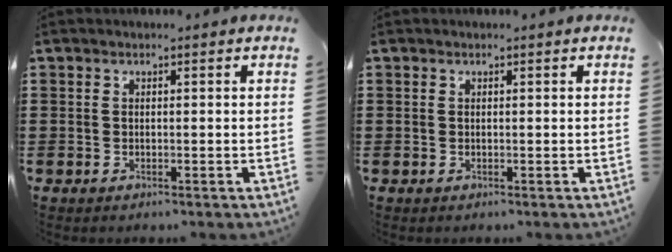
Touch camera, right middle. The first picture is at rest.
{"total": 0.0}